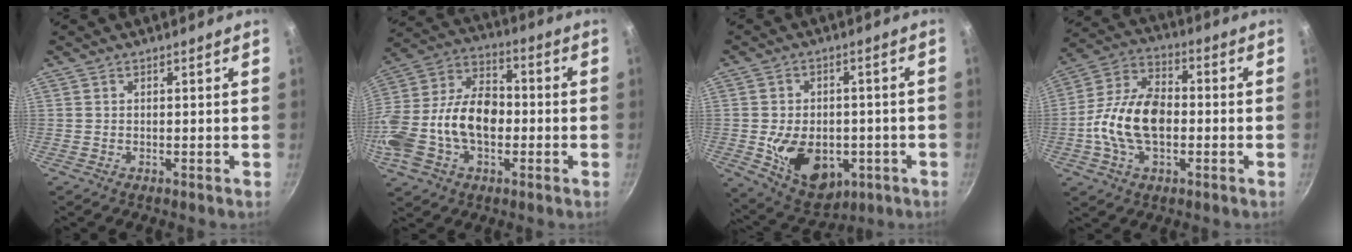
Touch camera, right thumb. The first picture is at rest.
{"total": 21.5, "force": [-3.1, 14.1, 15.9], "torque": [-0.295, 0.050, -0.064]}
{"total": 14.5, "force": [-3.5, 9.8, 10.1], "torque": [-0.132, 0.001, -0.035]}
{"total": 14.9, "force": [-1.9, 9.1, 11.7], "torque": [-0.203, 0.034, -0.050]}